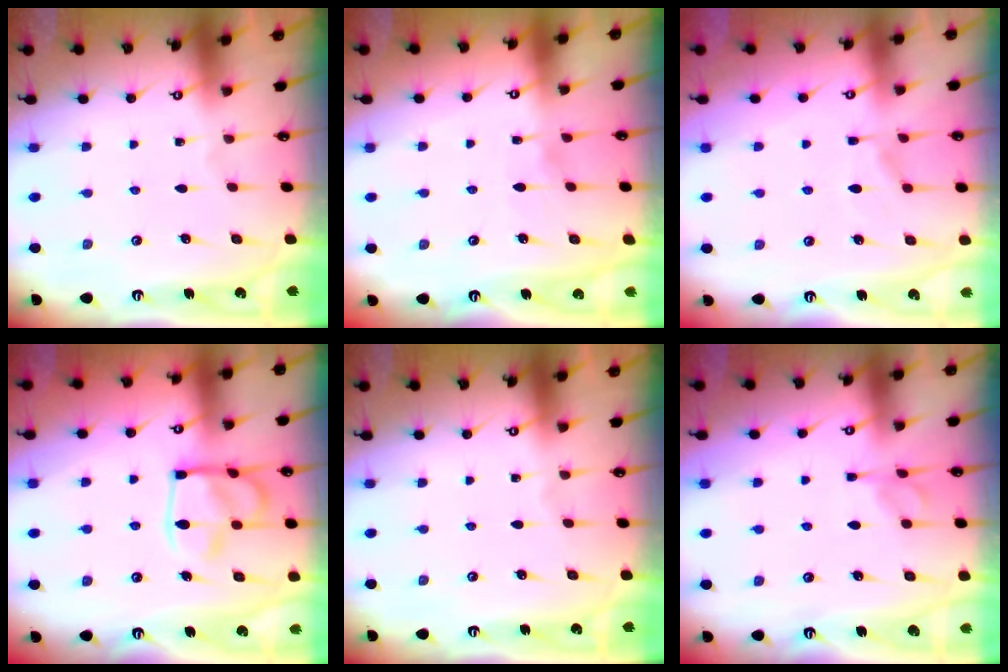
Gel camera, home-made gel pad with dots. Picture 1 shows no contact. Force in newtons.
{"total": 4.9, "press": 4.9, "slide": 0.6}
{"total": 1.8, "press": 1.0, "slide": 1.5}
{"total": 16.1, "press": 16.0, "slide": 1.7}
{"total": 0.0}
{"total": 4.1, "press": 4.0, "slide": 0.6}